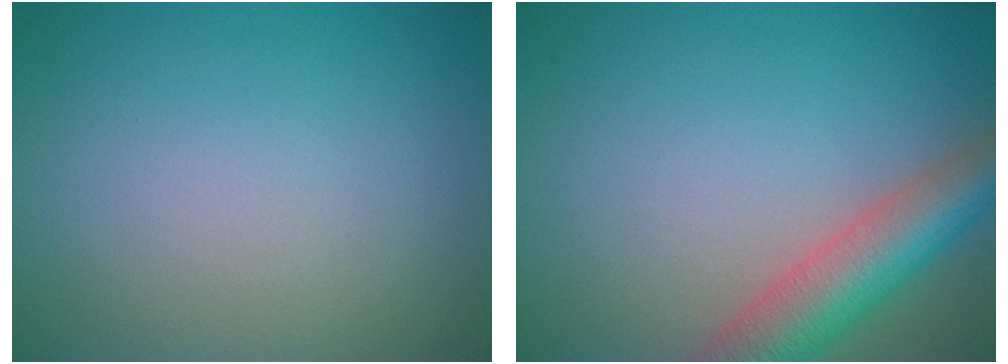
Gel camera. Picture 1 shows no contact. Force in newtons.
{"total": 6.4, "press": 6.4, "slide": 0.4}